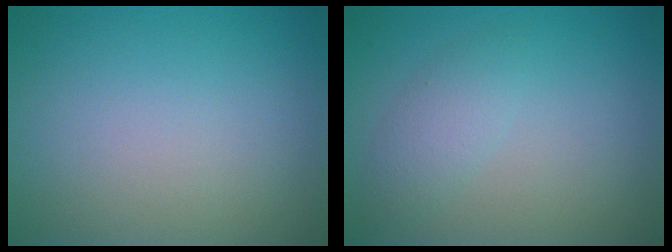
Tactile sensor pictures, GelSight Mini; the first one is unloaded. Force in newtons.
{"total": 2.0, "press": 2.0, "slide": 0.1}